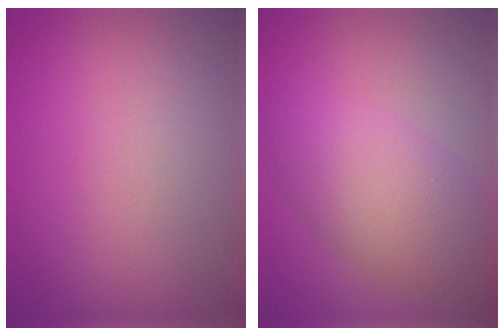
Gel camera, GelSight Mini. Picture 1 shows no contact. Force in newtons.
{"total": 6.6, "press": 6.6, "slide": 0.3}